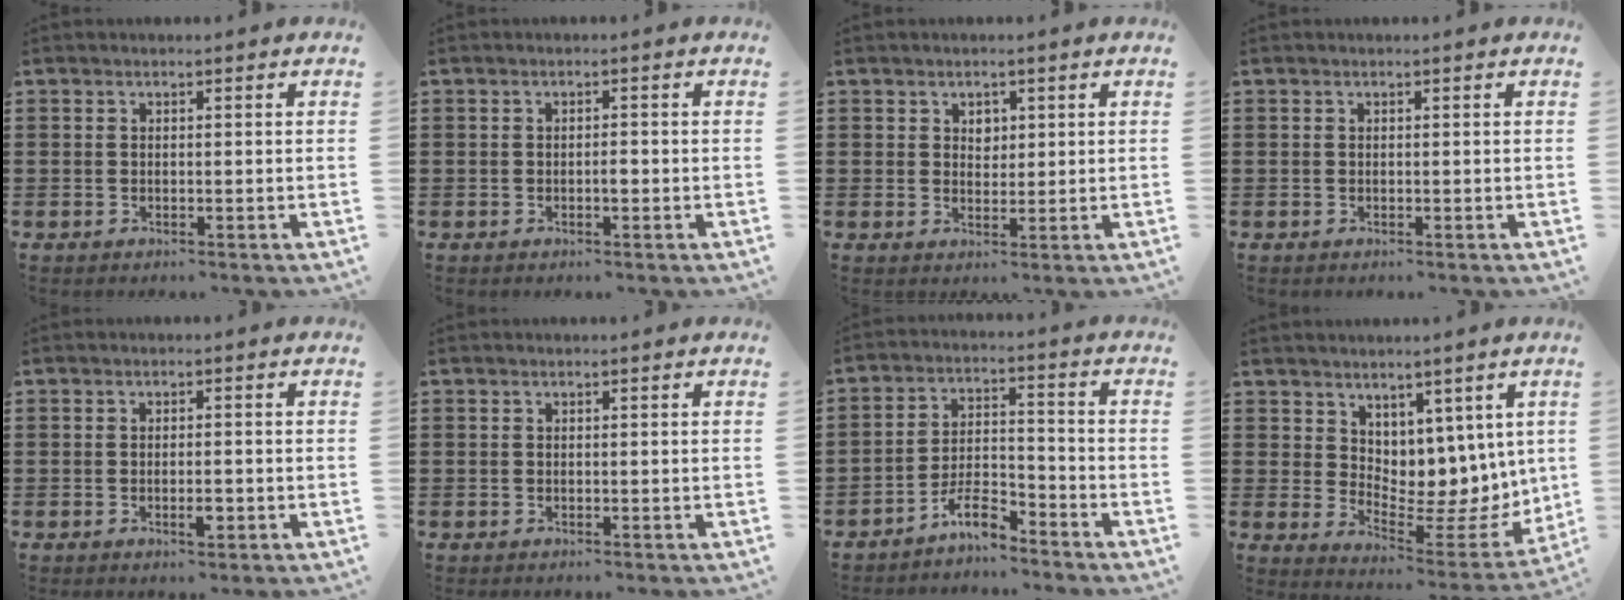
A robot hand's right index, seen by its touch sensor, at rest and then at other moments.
{"total": 1.2, "force": [-0.4, 0.3, 1.1], "torque": [-0.022, -0.001, -0.007]}
{"total": 2.1, "force": [1.0, 1.6, 0.9], "torque": [-0.014, 0.004, 0.017]}
{"total": 0.0}
{"total": 2.2, "force": [-0.8, 0.7, 1.9], "torque": [-0.033, 0.001, -0.015]}
{"total": 0.0}
{"total": 6.1, "force": [-5.1, 1.6, 3.0], "torque": [-0.063, 0.010, -0.100]}
{"total": 6.3, "force": [5.1, 3.5, 1.2], "torque": [-0.047, -0.052, 0.101]}